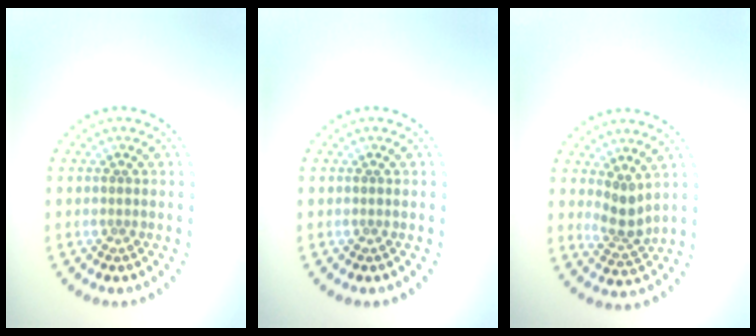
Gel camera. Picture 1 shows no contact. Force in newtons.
{"total": 0.0}
{"total": 2.2, "press": 1.7, "slide": 1.4}